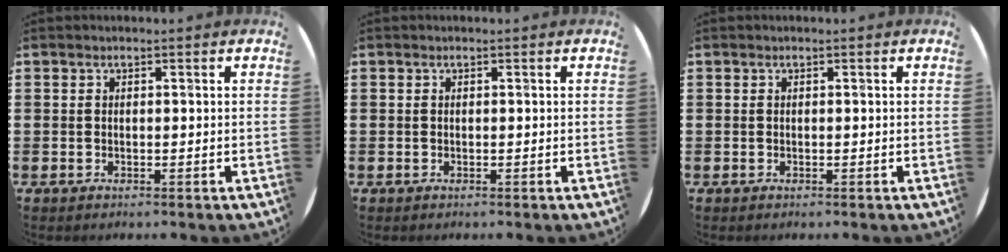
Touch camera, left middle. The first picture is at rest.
{"total": 0.0}
{"total": 0.0}